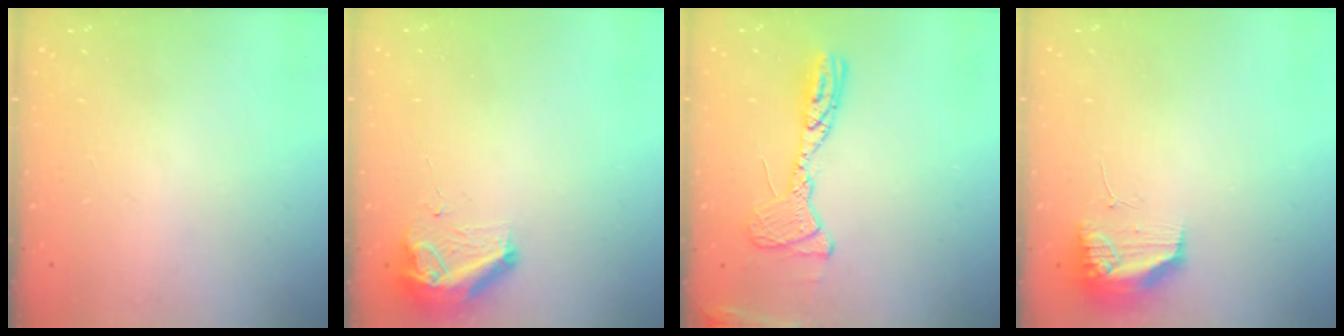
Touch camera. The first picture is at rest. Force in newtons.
{"total": 9.6, "press": 9.3, "slide": 2.5}
{"total": 13.7, "press": 13.7, "slide": 1.5}
{"total": 10.3, "press": 10.2, "slide": 1.1}